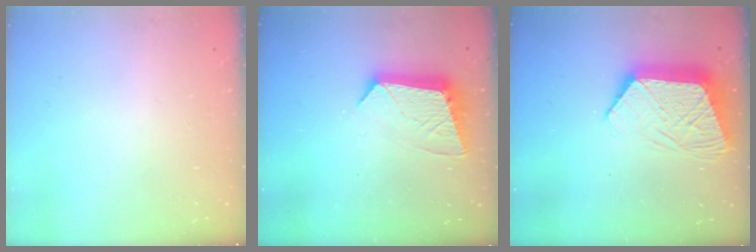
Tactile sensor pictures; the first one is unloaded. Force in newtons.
{"total": 11.5, "press": 11.5, "slide": 0.7}
{"total": 13.7, "press": 13.7, "slide": 1.1}